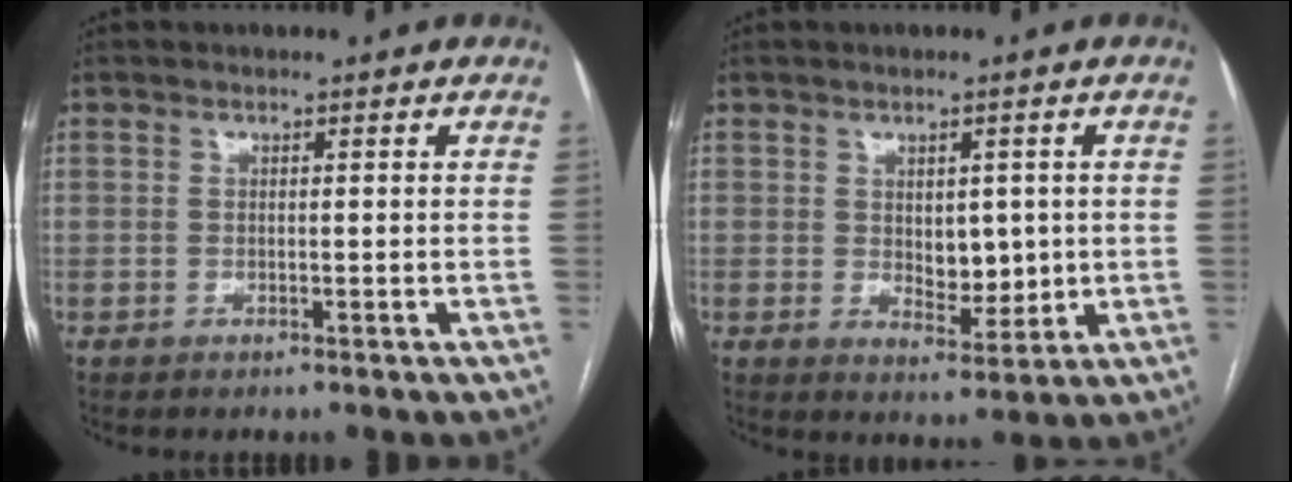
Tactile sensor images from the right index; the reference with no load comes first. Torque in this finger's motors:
{"motor_torque": [-0.05, -0.04, 0.01, 0.01]}